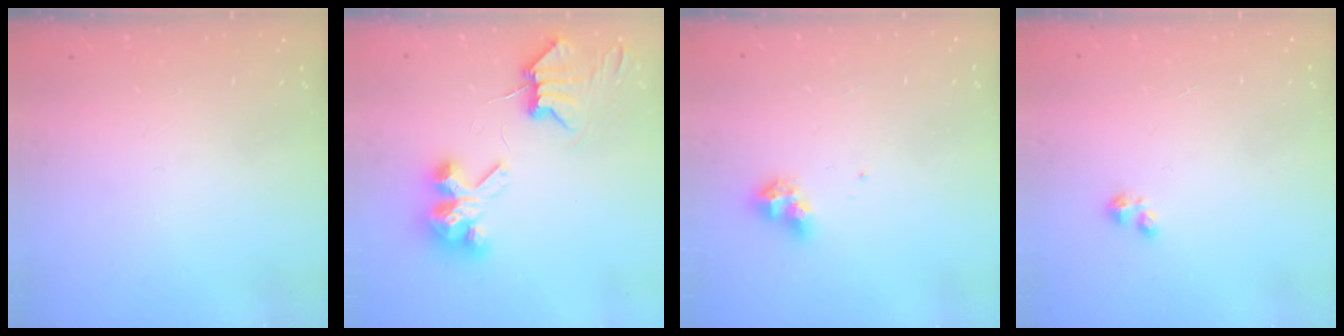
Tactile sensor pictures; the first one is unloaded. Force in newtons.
{"total": 6.3, "press": 6.3, "slide": 0.8}
{"total": 6.1, "press": 6.1, "slide": 1.0}
{"total": 2.2, "press": 2.2, "slide": 0.4}